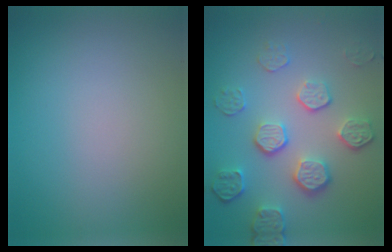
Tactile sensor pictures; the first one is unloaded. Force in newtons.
{"total": 5.4, "press": 4.0, "slide": 3.6}